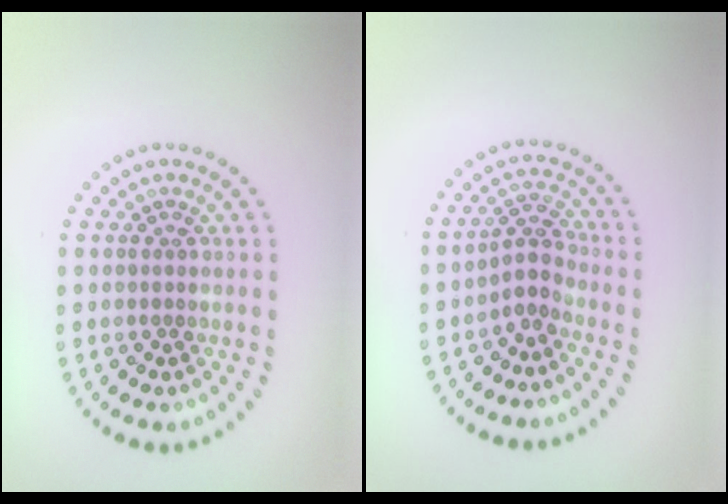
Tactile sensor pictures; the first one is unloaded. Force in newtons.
{"total": 2.1, "press": 1.6, "slide": 1.4}